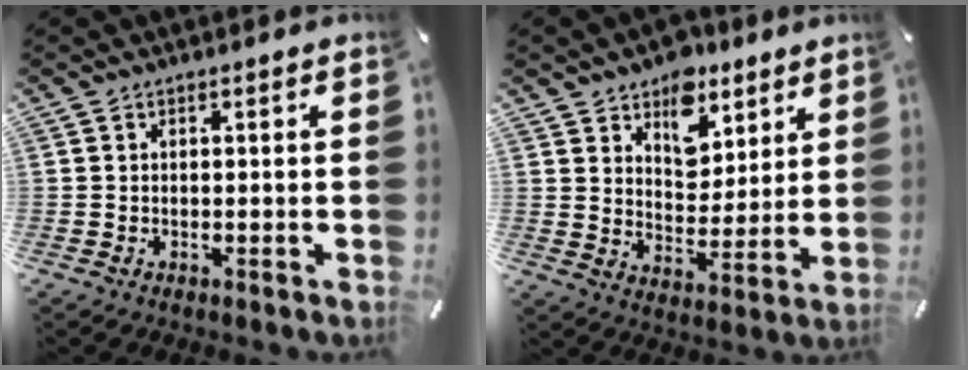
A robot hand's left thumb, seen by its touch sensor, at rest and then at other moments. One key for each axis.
{"total": 10.7, "fx": 7.0, "fy": 7.5, "fz": 3.0, "tx": -0.043, "ty": -0.051, "tz": 0.129}